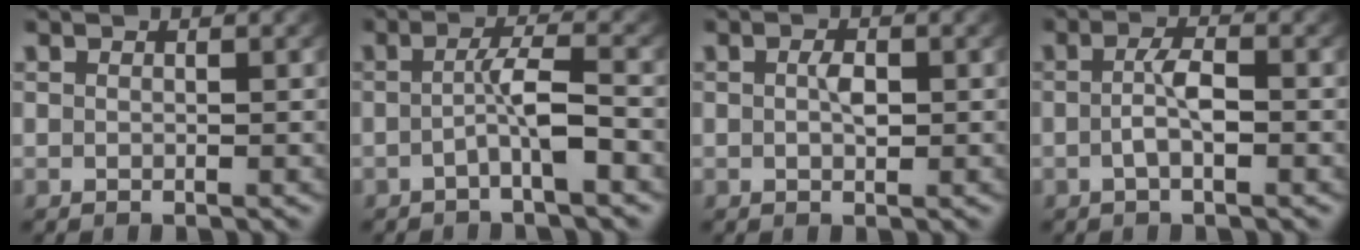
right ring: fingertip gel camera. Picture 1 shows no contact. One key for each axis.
{"total": 3.0, "fx": -1.4, "fy": 0.0, "fz": 2.7, "tx": -0.050, "ty": -0.007, "tz": -0.020}
{"total": 1.4, "fx": -0.1, "fy": 0.6, "fz": 1.2, "tx": -0.030, "ty": -0.012, "tz": 0.003}
{"total": 2.7, "fx": -0.9, "fy": 0.6, "fz": 2.5, "tx": -0.049, "ty": -0.006, "tz": -0.012}